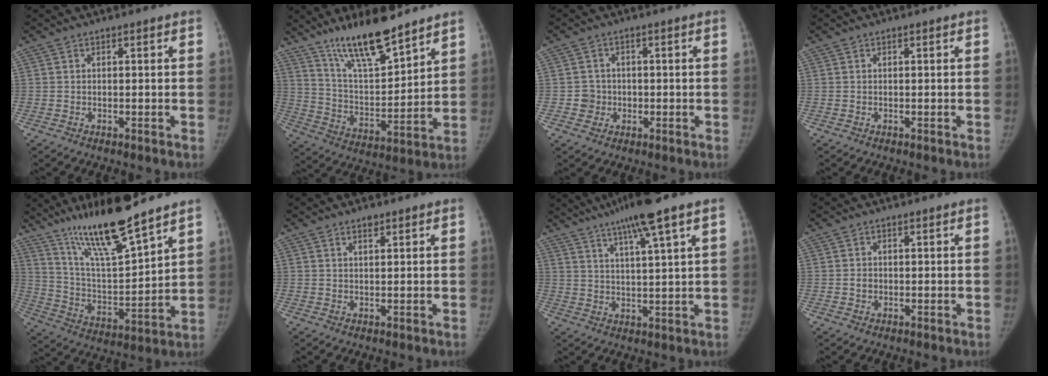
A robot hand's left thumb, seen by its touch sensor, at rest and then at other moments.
{"total": 16.2, "force": [12.3, 3.9, 9.7], "torque": [-0.142, -0.077, 0.227]}
{"total": 3.0, "force": [-0.4, 2.9, 0.3], "torque": [0.017, 0.009, -0.006]}
{"total": 0.0}
{"total": 17.7, "force": [13.6, 2.0, 11.0], "torque": [-0.174, -0.076, 0.253]}
{"total": 1.5, "force": [1.2, 0.4, 0.8], "torque": [-0.010, -0.007, 0.021]}
{"total": 11.9, "force": [7.5, -0.2, 9.1], "torque": [-0.153, -0.011, 0.125]}
{"total": 1.0, "force": [0.1, 0.8, 0.5], "torque": [-0.005, 0.001, 0.003]}